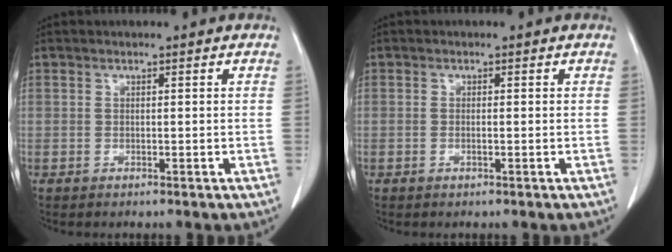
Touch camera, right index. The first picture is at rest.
{"total": 0.6, "force": [-0.1, 0.1, 0.5], "torque": [-0.011, -0.001, -0.001]}